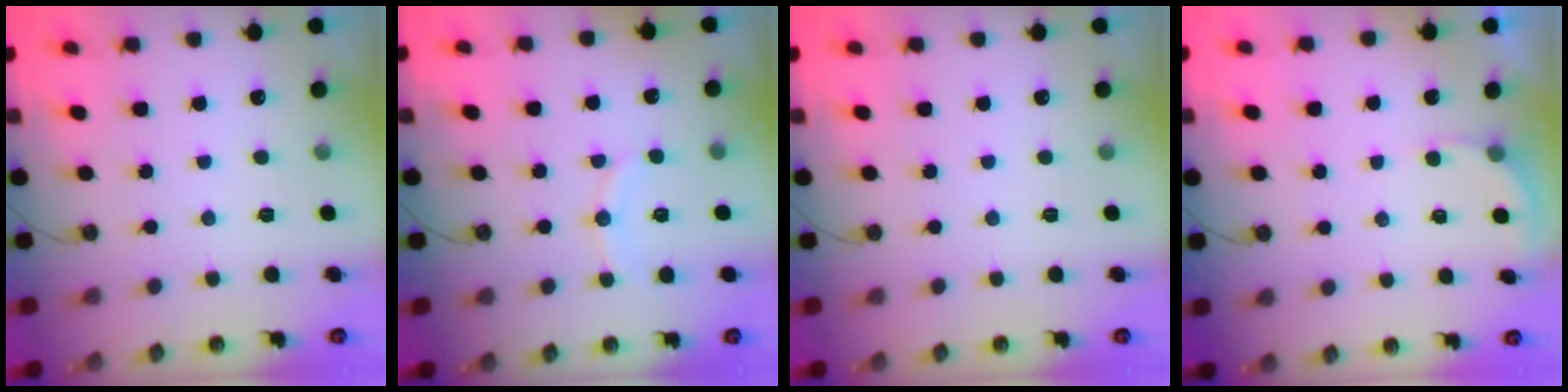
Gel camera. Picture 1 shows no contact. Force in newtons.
{"total": 6.9, "press": 6.7, "slide": 1.8}
{"total": 0.0}
{"total": 2.6, "press": 2.6, "slide": 0.1}